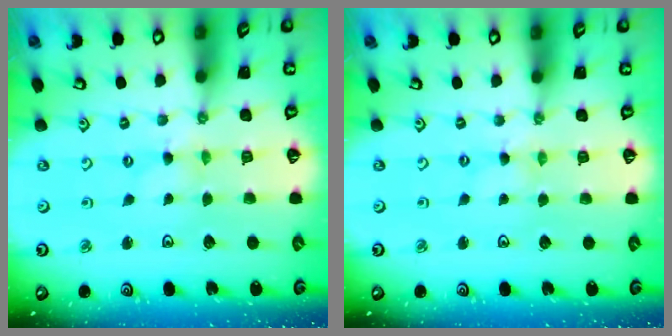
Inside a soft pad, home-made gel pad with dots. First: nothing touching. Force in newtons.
{"total": 0.0}